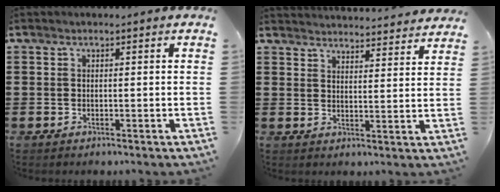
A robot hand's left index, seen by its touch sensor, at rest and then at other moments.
{"total": 3.8, "force": [3.8, -0.5, -0.1], "torque": [-0.004, -0.033, 0.066]}